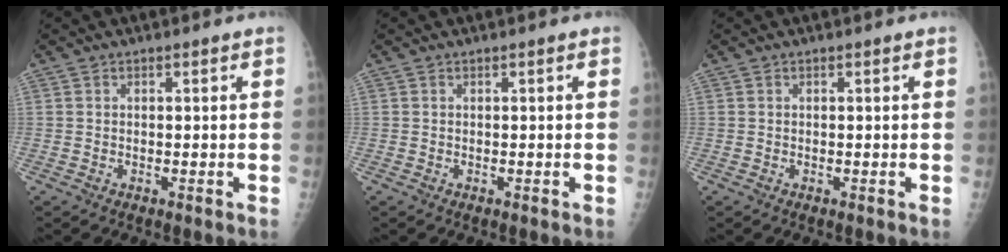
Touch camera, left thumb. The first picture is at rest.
{"total": 0.0}
{"total": 0.0}